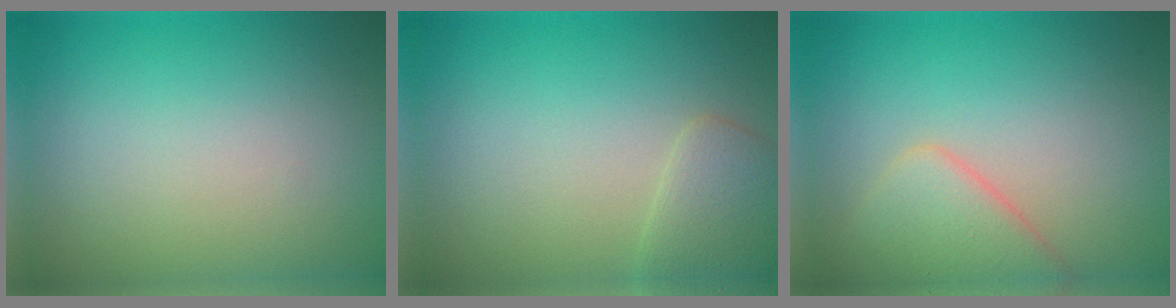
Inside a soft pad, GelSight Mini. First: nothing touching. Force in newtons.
{"total": 2.3, "press": 2.3, "slide": 0.1}
{"total": 3.9, "press": 3.9, "slide": 0.3}